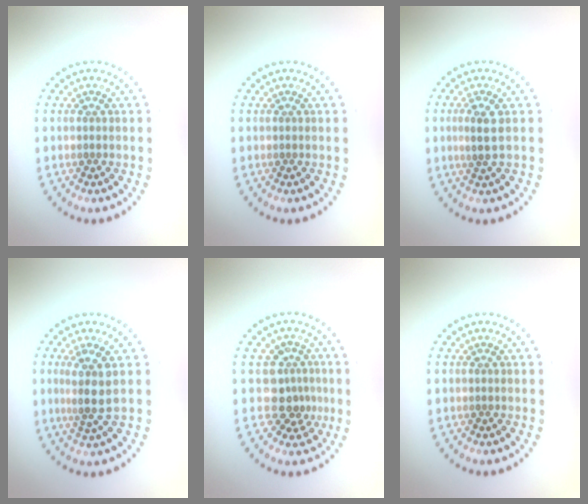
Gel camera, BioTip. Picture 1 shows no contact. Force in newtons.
{"total": 0.0}
{"total": 2.0, "press": 1.8, "slide": 0.9}
{"total": 3.0, "press": 2.3, "slide": 1.8}
{"total": 3.1, "press": 2.6, "slide": 1.7}
{"total": 0.0}